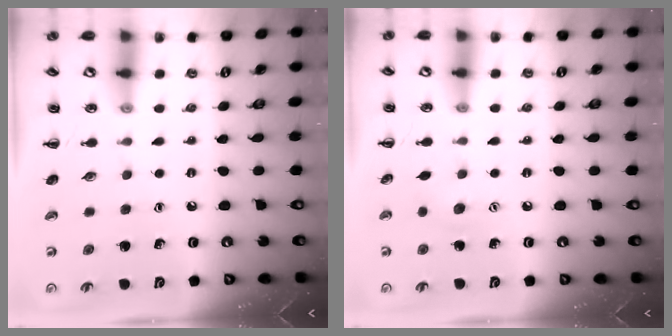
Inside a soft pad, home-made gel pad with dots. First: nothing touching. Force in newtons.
{"total": 4.5, "press": 4.3, "slide": 1.1}